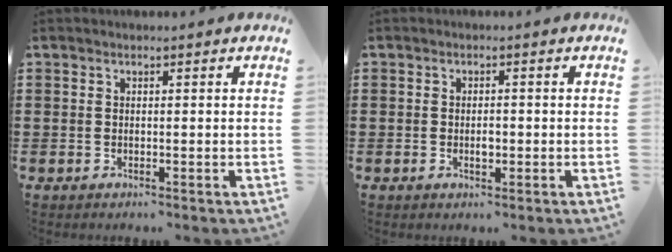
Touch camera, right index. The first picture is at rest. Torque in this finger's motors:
{"motor_torque": [0.45, 0.08, 0.00, 0.02]}